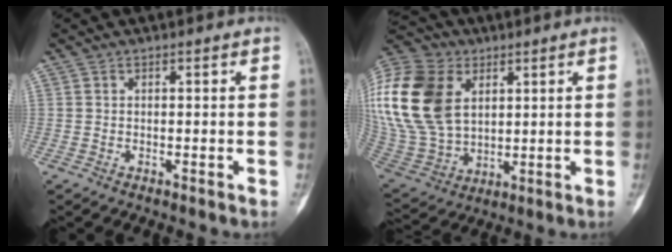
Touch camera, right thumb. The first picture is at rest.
{"total": 26.6, "force": [7.6, 18.6, 17.5], "torque": [-0.398, 0.008, 0.156]}